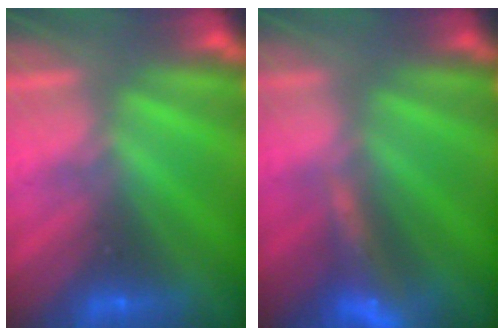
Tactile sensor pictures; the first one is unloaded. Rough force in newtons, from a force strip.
{"total": 8.8}